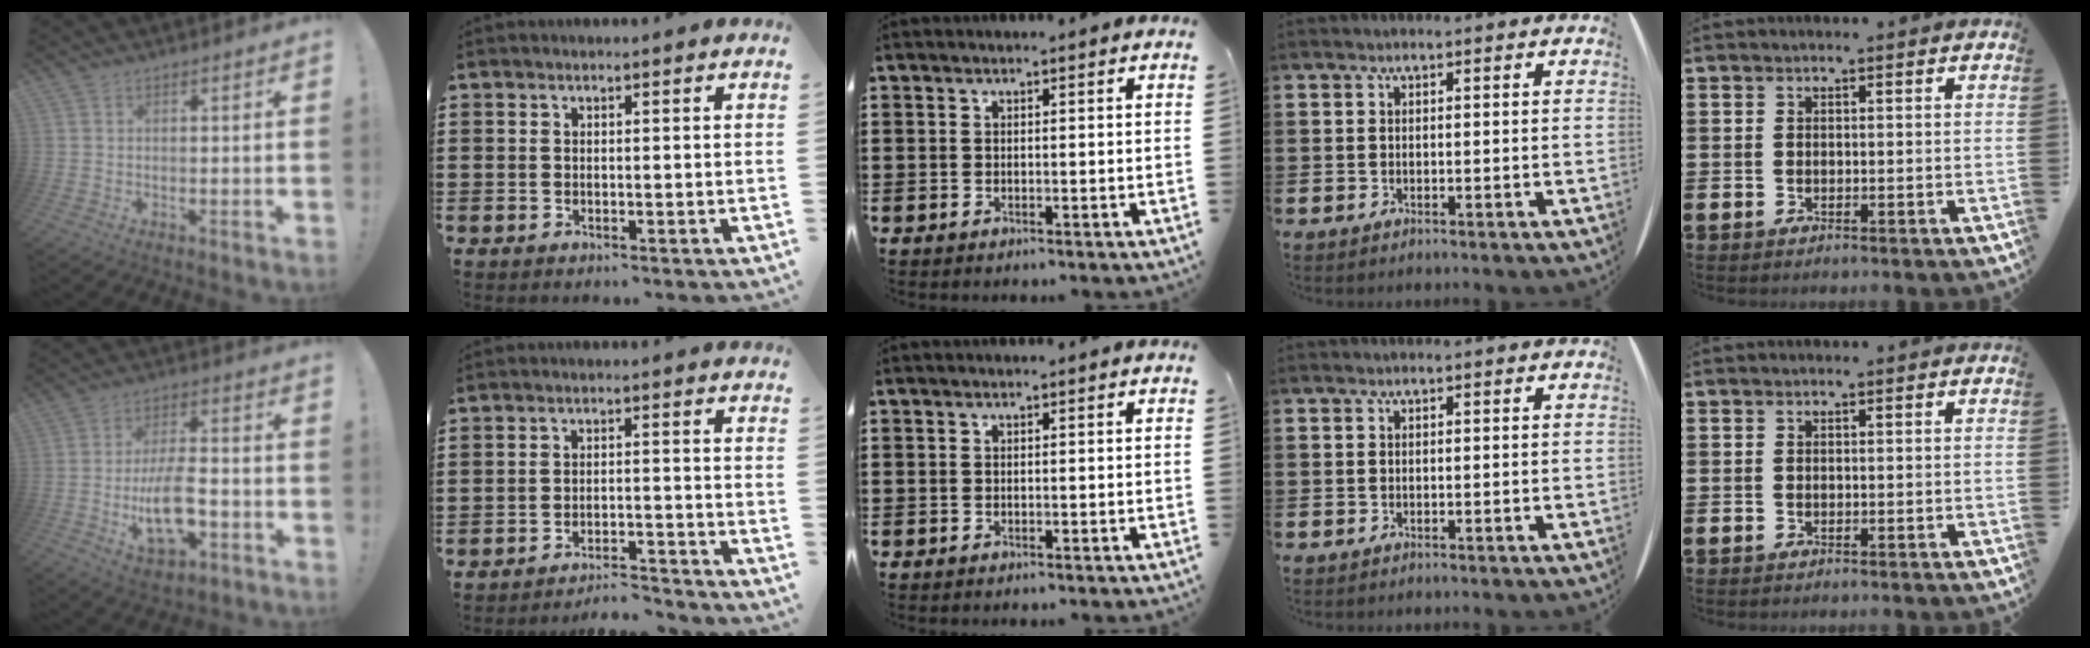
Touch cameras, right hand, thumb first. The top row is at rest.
{"thumb": {"total": 13.7, "force": [-3.8, 6.6, 11.4], "torque": [-0.197, 0.011, -0.064]}, "index": {"total": 3.8, "force": [-3.7, 0.0, 0.7], "torque": [-0.018, 0.000, -0.078]}}